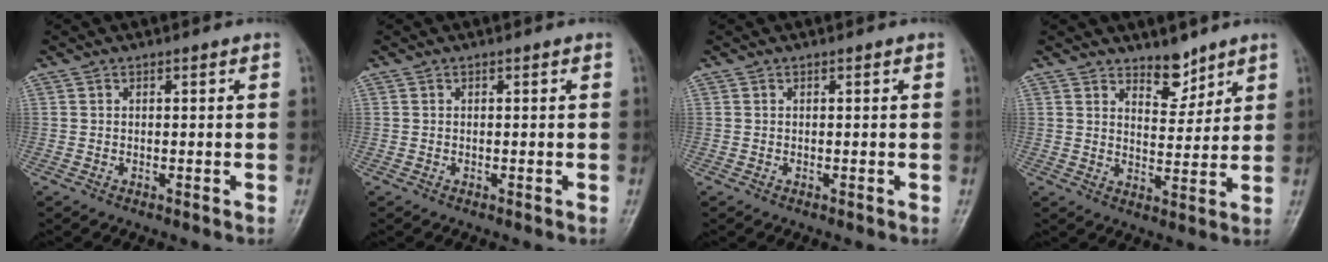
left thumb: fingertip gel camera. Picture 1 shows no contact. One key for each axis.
{"total": 0.0}
{"total": 0.0}
{"total": 5.5, "fx": 4.4, "fy": 2.5, "fz": 2.2, "tx": -0.010, "ty": -0.038, "tz": 0.073}